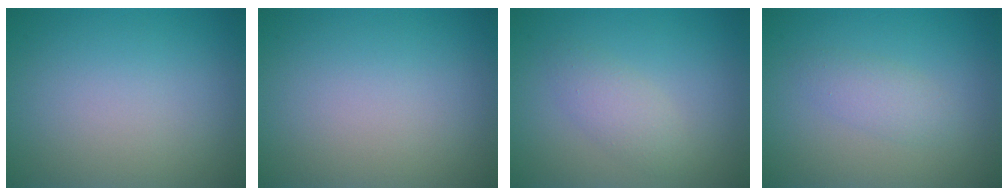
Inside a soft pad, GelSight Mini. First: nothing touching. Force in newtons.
{"total": 0.0}
{"total": 2.1, "press": 2.1, "slide": 0.1}
{"total": 1.8, "press": 1.8, "slide": 0.0}